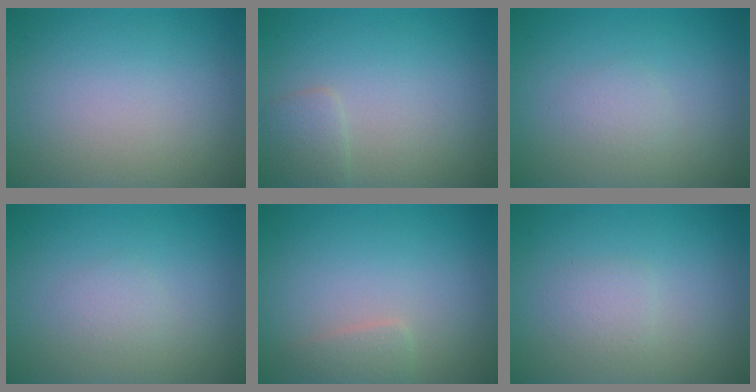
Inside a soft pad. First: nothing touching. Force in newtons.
{"total": 1.5, "press": 1.5, "slide": 0.0}
{"total": 1.0, "press": 1.0, "slide": 0.1}
{"total": 1.0, "press": 1.0, "slide": 0.1}
{"total": 1.3, "press": 1.3, "slide": 0.1}
{"total": 1.3, "press": 1.3, "slide": 0.1}